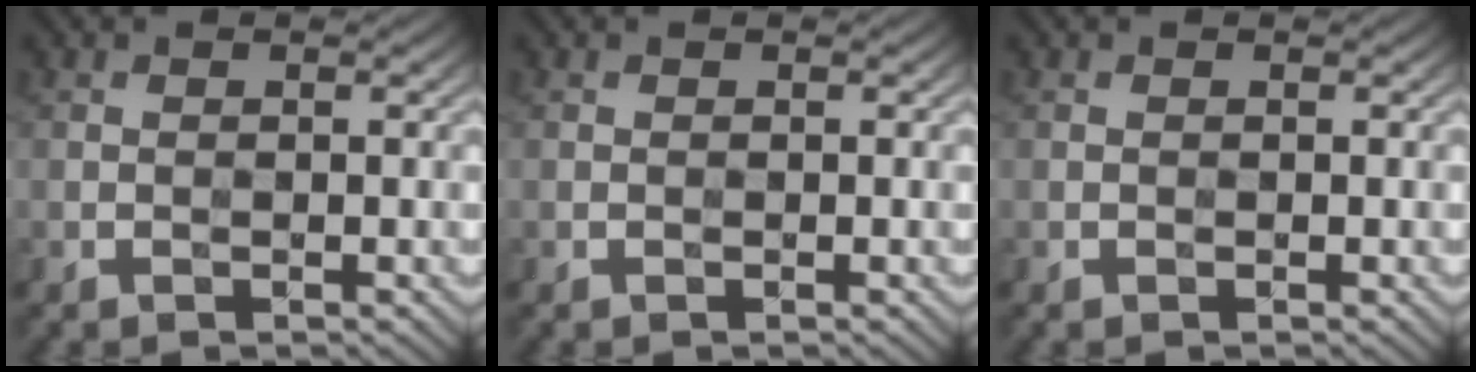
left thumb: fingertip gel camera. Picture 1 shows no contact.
{"total": 0.0}
{"total": 0.0}